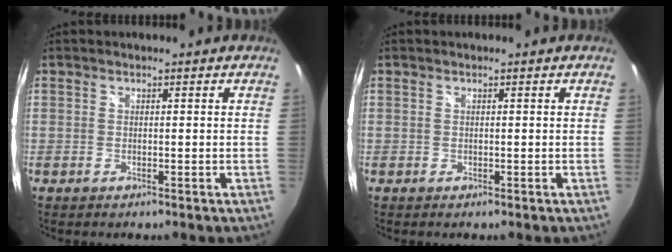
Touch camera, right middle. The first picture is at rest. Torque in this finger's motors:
{"motor_torque": [0.00, -0.02, 0.04, 0.01]}